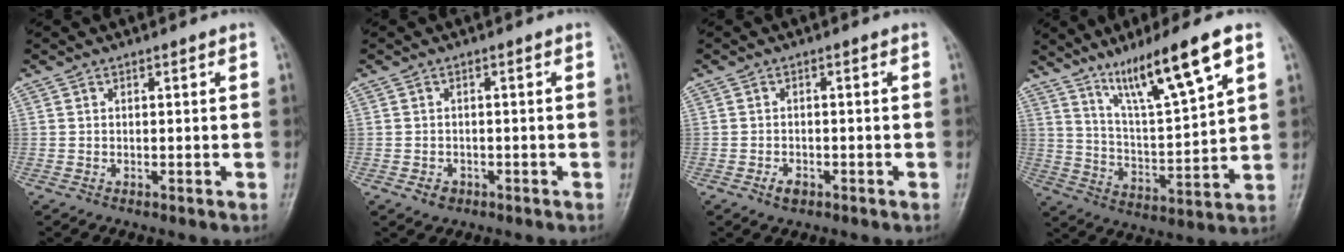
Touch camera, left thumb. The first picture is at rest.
{"total": 2.0, "force": [-0.9, 1.6, 0.7], "torque": [-0.005, 0.003, -0.010]}
{"total": 2.1, "force": [-1.1, 1.3, 1.2], "torque": [-0.019, 0.004, -0.017]}
{"total": 15.3, "force": [9.2, 1.9, 12.0], "torque": [-0.205, -0.044, 0.172]}